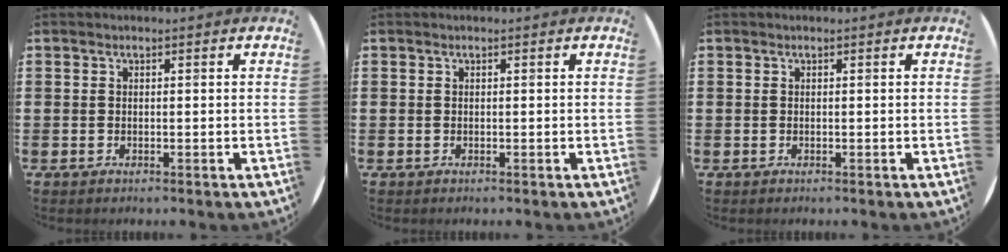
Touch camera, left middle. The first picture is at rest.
{"total": 0.0}
{"total": 0.0}